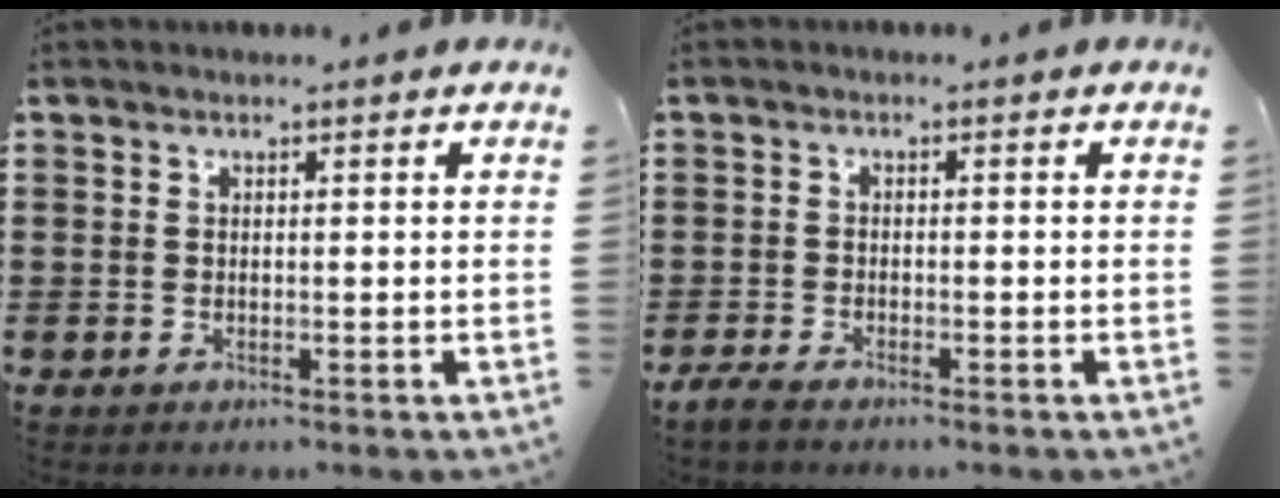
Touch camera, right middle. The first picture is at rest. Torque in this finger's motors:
{"motor_torque": [0.52, -0.31, 0.00, 0.03]}